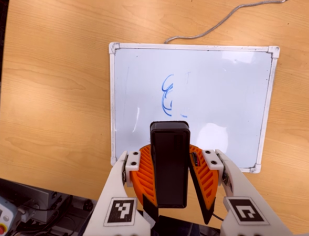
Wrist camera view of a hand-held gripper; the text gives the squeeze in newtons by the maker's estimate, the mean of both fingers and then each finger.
{"total": 10.7, "left": 9.9, "right": 11.5}